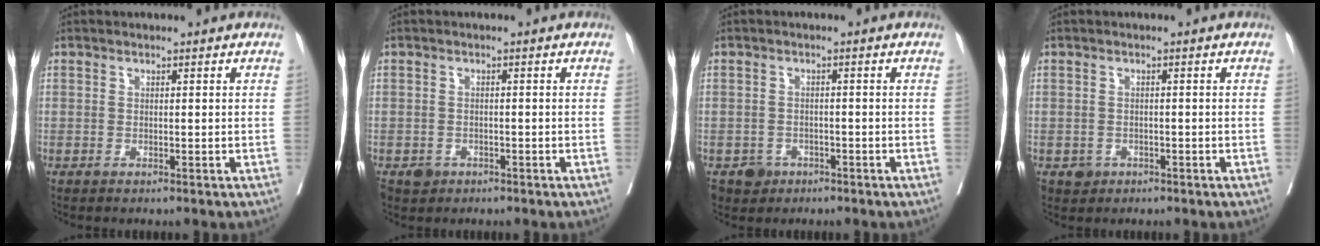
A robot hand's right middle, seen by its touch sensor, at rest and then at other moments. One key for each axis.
{"total": 2.0, "fx": -1.1, "fy": 1.6, "fz": 0.3, "tx": -0.003, "ty": 0.005, "tz": -0.014}
{"total": 3.1, "fx": -1.7, "fy": 2.5, "fz": 0.3, "tx": -0.002, "ty": 0.008, "tz": -0.024}
{"total": 1.9, "fx": -0.9, "fy": 1.6, "fz": 0.2, "tx": 0.002, "ty": 0.007, "tz": -0.011}